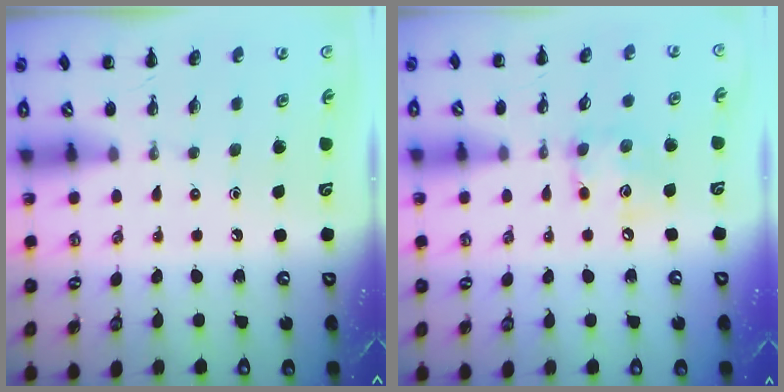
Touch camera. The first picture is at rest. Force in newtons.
{"total": 8.6, "press": 8.6, "slide": 0.8}